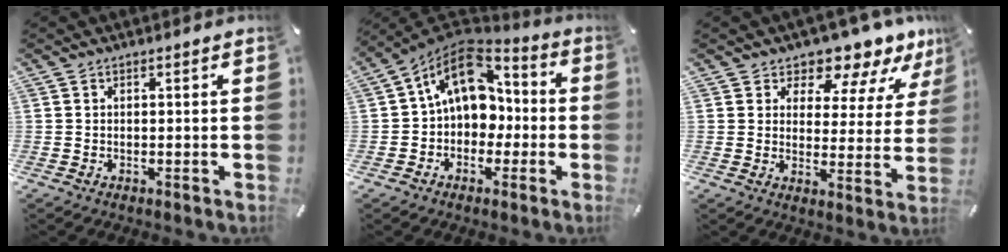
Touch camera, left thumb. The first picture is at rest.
{"total": 14.7, "force": [2.4, 11.3, 9.1], "torque": [-0.147, -0.008, 0.044]}
{"total": 8.9, "force": [7.7, 3.6, 2.4], "torque": [-0.030, -0.076, 0.132]}